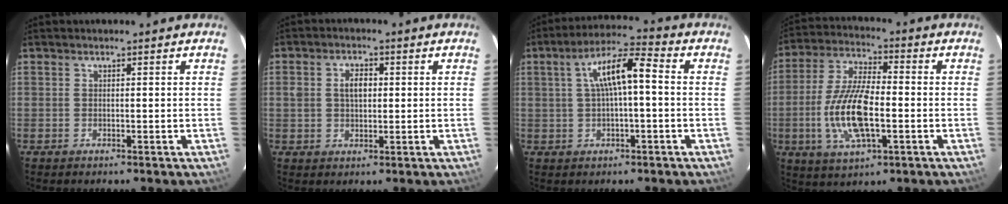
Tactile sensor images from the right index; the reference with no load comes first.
{"total": 4.1, "force": [0.7, 2.7, 3.0], "torque": [-0.052, 0.010, 0.014]}
{"total": 8.8, "force": [0.7, 2.1, 8.5], "torque": [-0.150, 0.027, 0.016]}
{"total": 13.1, "force": [-3.0, 4.6, 11.9], "torque": [-0.246, -0.003, -0.056]}